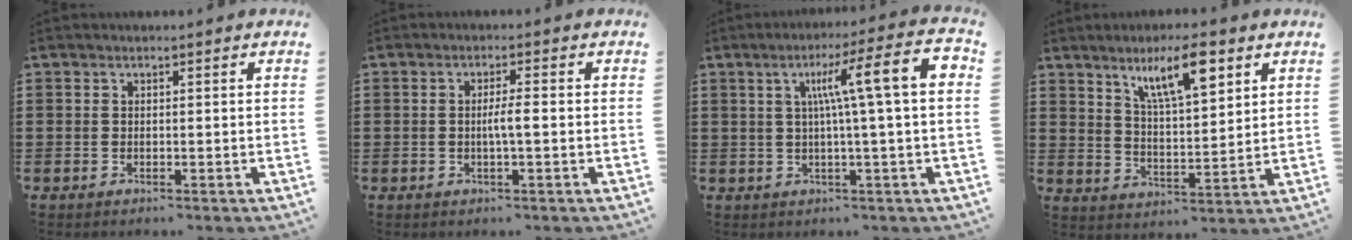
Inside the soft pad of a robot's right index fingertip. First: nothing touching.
{"total": 2.7, "force": [-0.3, 0.1, 2.7], "torque": [-0.048, -0.004, -0.008]}
{"total": 10.8, "force": [2.0, 0.4, 10.6], "torque": [-0.193, 0.002, 0.026]}
{"total": 9.6, "force": [5.5, 2.4, 7.4], "torque": [-0.125, -0.010, 0.088]}